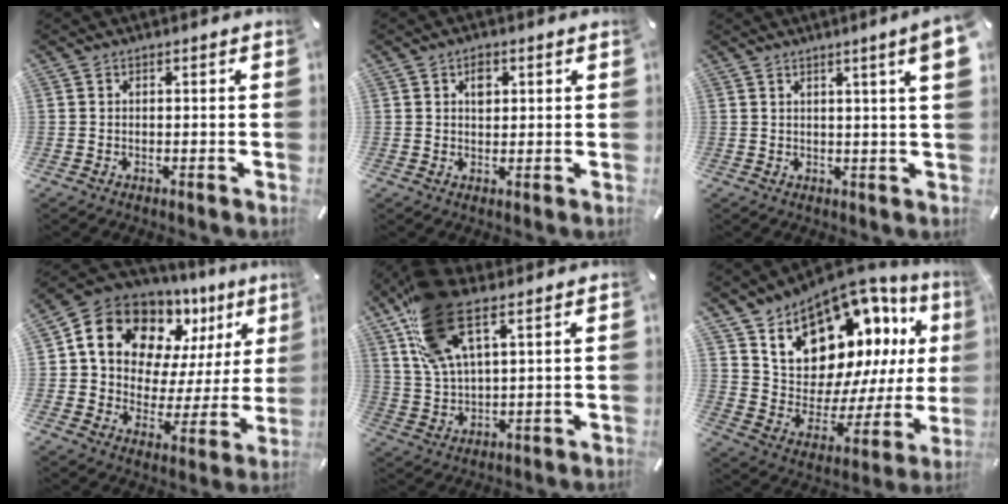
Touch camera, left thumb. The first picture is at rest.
{"total": 2.9, "force": [1.1, 2.1, 1.7], "torque": [-0.013, -0.004, 0.014]}
{"total": 6.0, "force": [2.6, 0.0, 5.4], "torque": [-0.088, -0.009, 0.041]}
{"total": 14.0, "force": [8.6, 9.9, 4.9], "torque": [-0.087, -0.070, 0.155]}
{"total": 17.3, "force": [9.6, 7.7, 12.2], "torque": [-0.268, -0.022, 0.174]}
{"total": 16.9, "force": [11.7, 10.0, 7.0], "torque": [-0.099, -0.110, 0.209]}